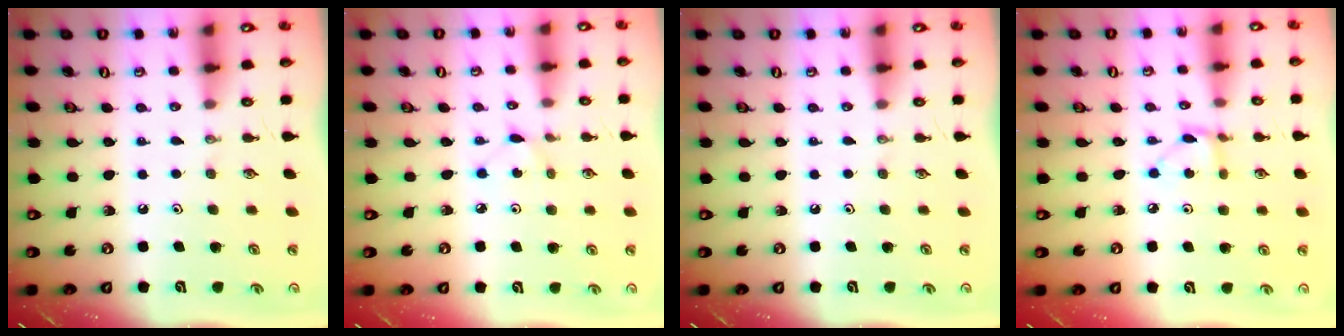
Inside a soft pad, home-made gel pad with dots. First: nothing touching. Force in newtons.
{"total": 2.8, "press": 2.8, "slide": 0.4}
{"total": 0.0}
{"total": 3.5, "press": 3.5, "slide": 0.4}